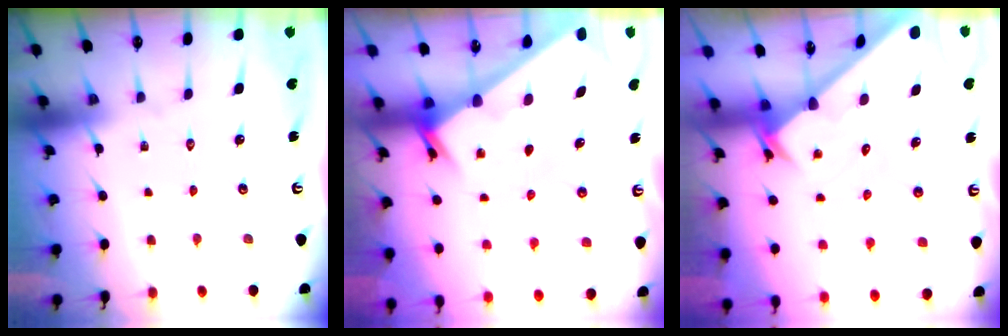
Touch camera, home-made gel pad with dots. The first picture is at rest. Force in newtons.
{"total": 2.1, "press": 2.1, "slide": 0.2}
{"total": 2.0, "press": 2.0, "slide": 0.1}